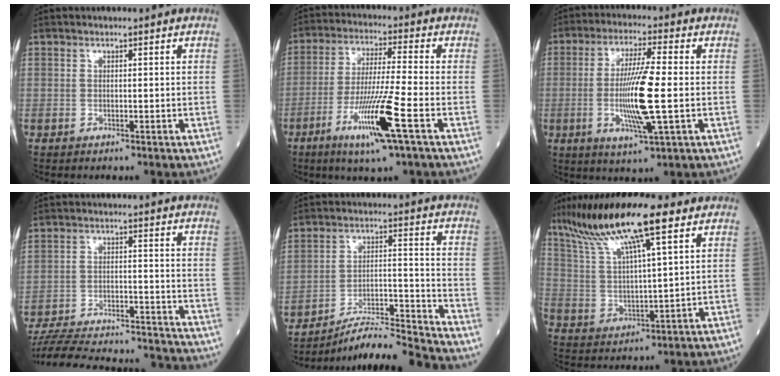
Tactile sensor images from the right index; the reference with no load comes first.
{"total": 11.6, "force": [-5.0, -0.8, 10.5], "torque": [-0.207, -0.021, -0.092]}
{"total": 10.7, "force": [-1.3, 0.1, 10.6], "torque": [-0.207, -0.010, -0.027]}
{"total": 25.7, "force": [-24.4, 1.7, 8.1], "torque": [-0.125, -0.025, -0.335]}
{"total": 13.9, "force": [-13.3, -2.0, 3.4], "torque": [-0.047, 0.023, -0.218]}
{"total": 15.7, "force": [10.4, 1.3, 11.7], "torque": [-0.224, 0.024, 0.189]}